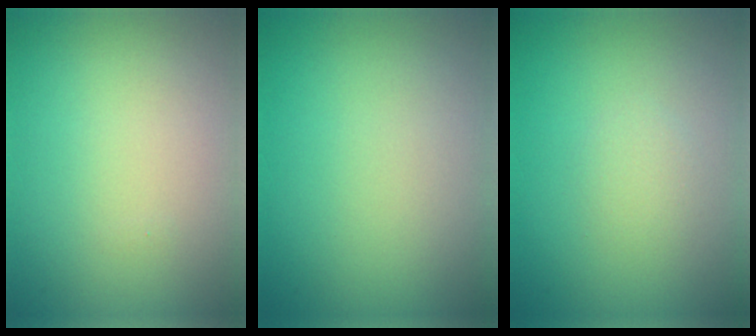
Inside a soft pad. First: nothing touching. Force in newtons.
{"total": 0.0}
{"total": 1.1, "press": 1.1, "slide": 0.0}